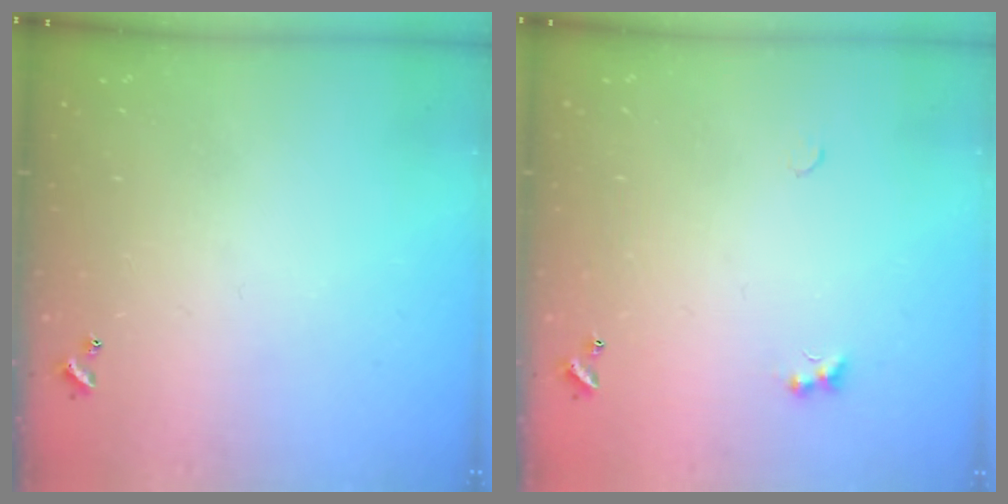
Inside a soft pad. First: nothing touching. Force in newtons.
{"total": 1.8, "press": 1.7, "slide": 0.4}